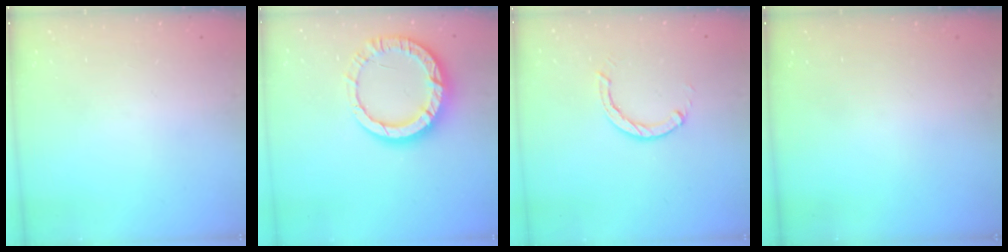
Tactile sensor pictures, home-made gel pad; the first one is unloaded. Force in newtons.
{"total": 13.6, "press": 13.5, "slide": 1.1}
{"total": 2.9, "press": 2.9, "slide": 0.4}
{"total": 0.0}